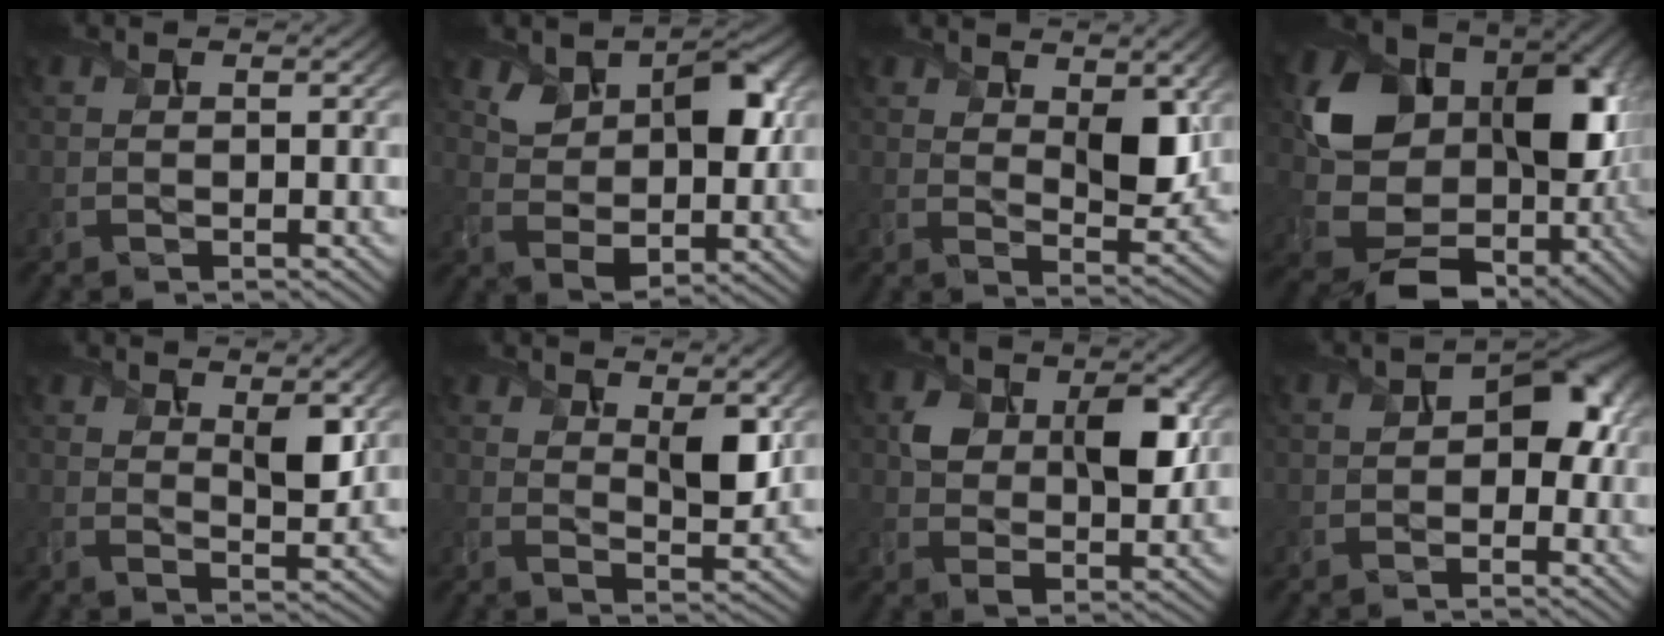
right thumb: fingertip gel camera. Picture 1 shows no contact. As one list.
[{"total": 8.5, "force": [3.3, 5.3, 5.8], "torque": [-0.106, -0.015, 0.065]}, {"total": 7.1, "force": [2.8, 3.6, 5.4], "torque": [-0.093, -0.012, 0.052]}, {"total": 17.9, "force": [1.3, 13.4, 11.7], "torque": [-0.212, -0.035, 0.040]}, {"total": 5.2, "force": [2.7, 2.3, 3.8], "torque": [-0.066, -0.012, 0.052]}, {"total": 6.0, "force": [3.0, 2.7, 4.5], "torque": [-0.078, -0.011, 0.057]}, {"total": 7.8, "force": [1.9, 5.3, 5.4], "torque": [-0.096, -0.008, 0.038]}, {"total": 5.2, "force": [0.2, 3.4, 3.9], "torque": [-0.050, 0.003, -0.002]}]